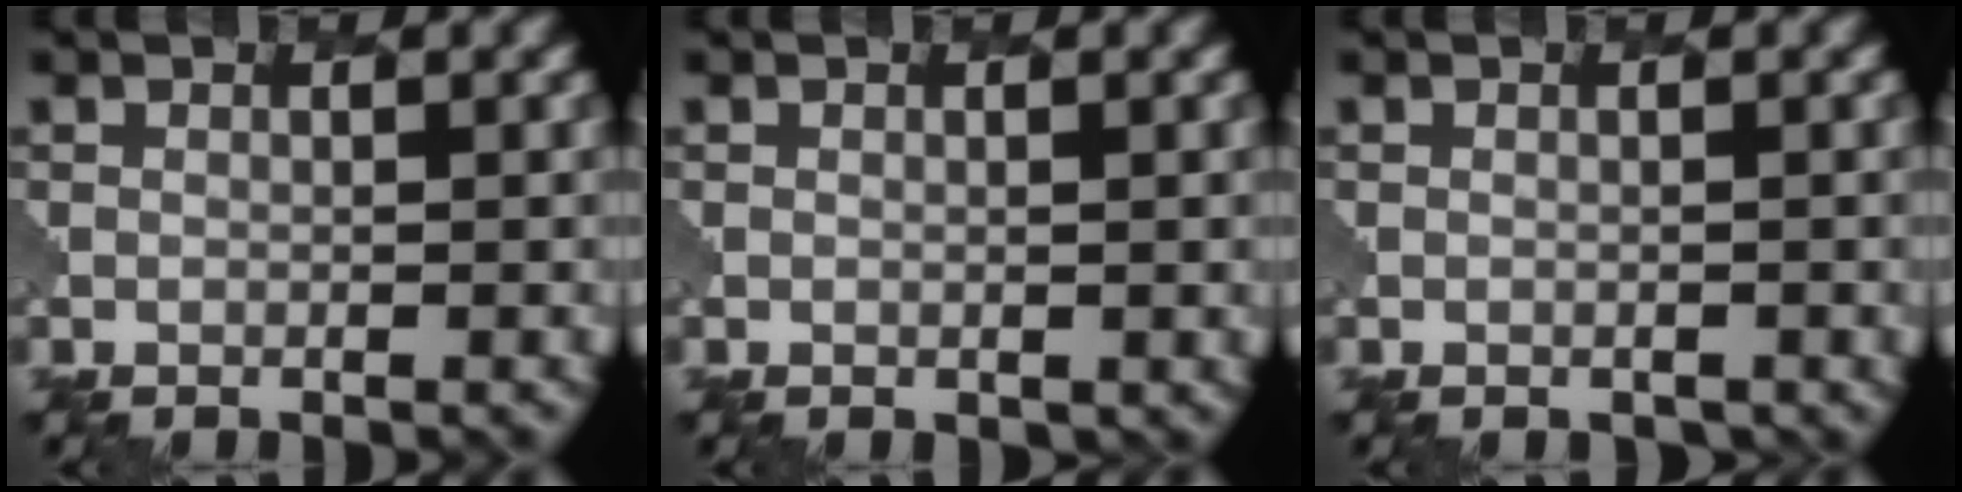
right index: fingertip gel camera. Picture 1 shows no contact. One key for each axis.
{"total": 0.7, "fx": 0.2, "fy": 0.6, "fz": 0.4, "tx": -0.007, "ty": -0.003, "tz": 0.004}
{"total": 0.7, "fx": -0.3, "fy": 0.6, "fz": 0.2, "tx": -0.003, "ty": 0.000, "tz": 0.001}